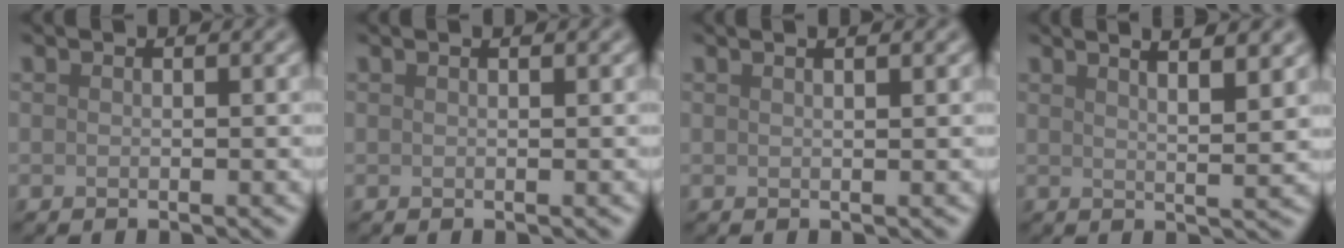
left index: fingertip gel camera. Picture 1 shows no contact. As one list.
[{"total": 0.7, "force": [0.5, 0.2, 0.5], "torque": [-0.004, 0.004, 0.003]}, {"total": 2.7, "force": [1.6, 1.2, 1.8], "torque": [-0.004, 0.008, -0.008]}, {"total": 6.7, "force": [4.3, 2.1, 4.7], "torque": [-0.036, 0.027, 0.031]}]